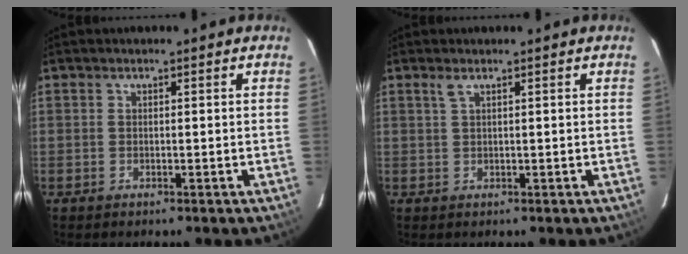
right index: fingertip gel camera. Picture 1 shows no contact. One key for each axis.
{"total": 1.1, "fx": 0.7, "fy": 0.0, "fz": 0.8, "tx": -0.019, "ty": 0.004, "tz": 0.015}